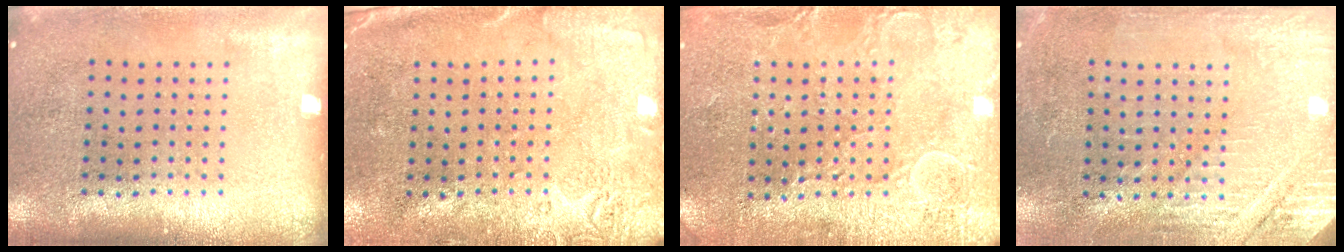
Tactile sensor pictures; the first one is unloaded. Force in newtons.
{"total": 2.7, "press": 2.2, "slide": 1.6}
{"total": 2.9, "press": 2.8, "slide": 0.4}
{"total": 2.8, "press": 2.8, "slide": 0.5}